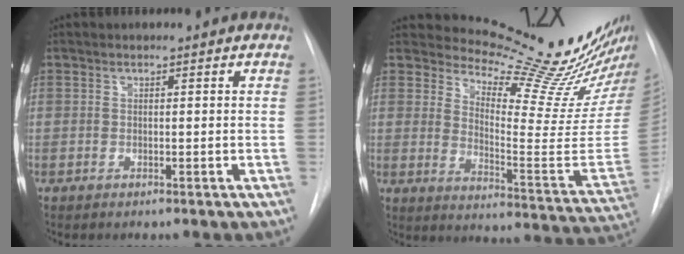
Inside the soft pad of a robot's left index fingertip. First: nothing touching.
{"total": 21.6, "force": [19.7, 2.0, 8.6], "torque": [-0.120, -0.123, 0.252]}